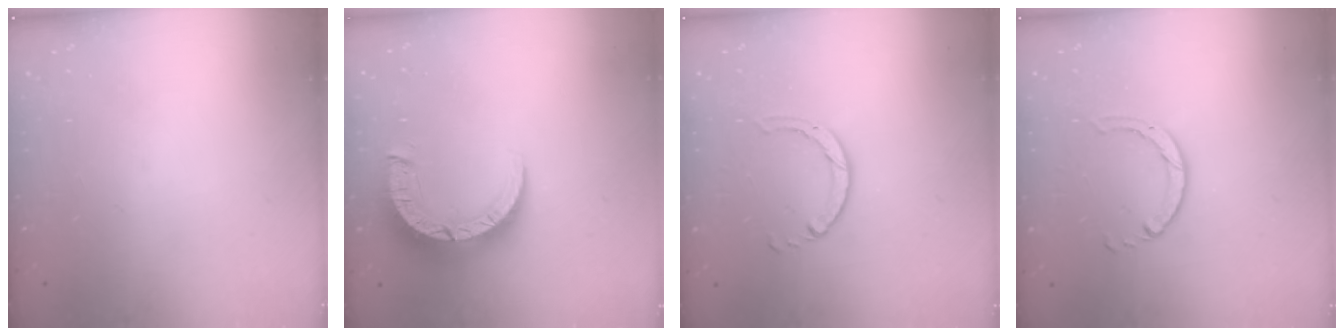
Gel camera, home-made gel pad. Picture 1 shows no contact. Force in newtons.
{"total": 8.7, "press": 8.7, "slide": 1.1}
{"total": 3.6, "press": 3.5, "slide": 0.4}
{"total": 3.6, "press": 3.5, "slide": 0.4}